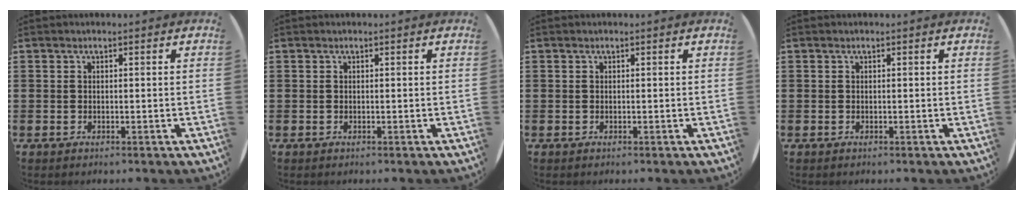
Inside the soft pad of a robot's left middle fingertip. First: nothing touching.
{"total": 0.0}
{"total": 0.0}
{"total": 0.0}